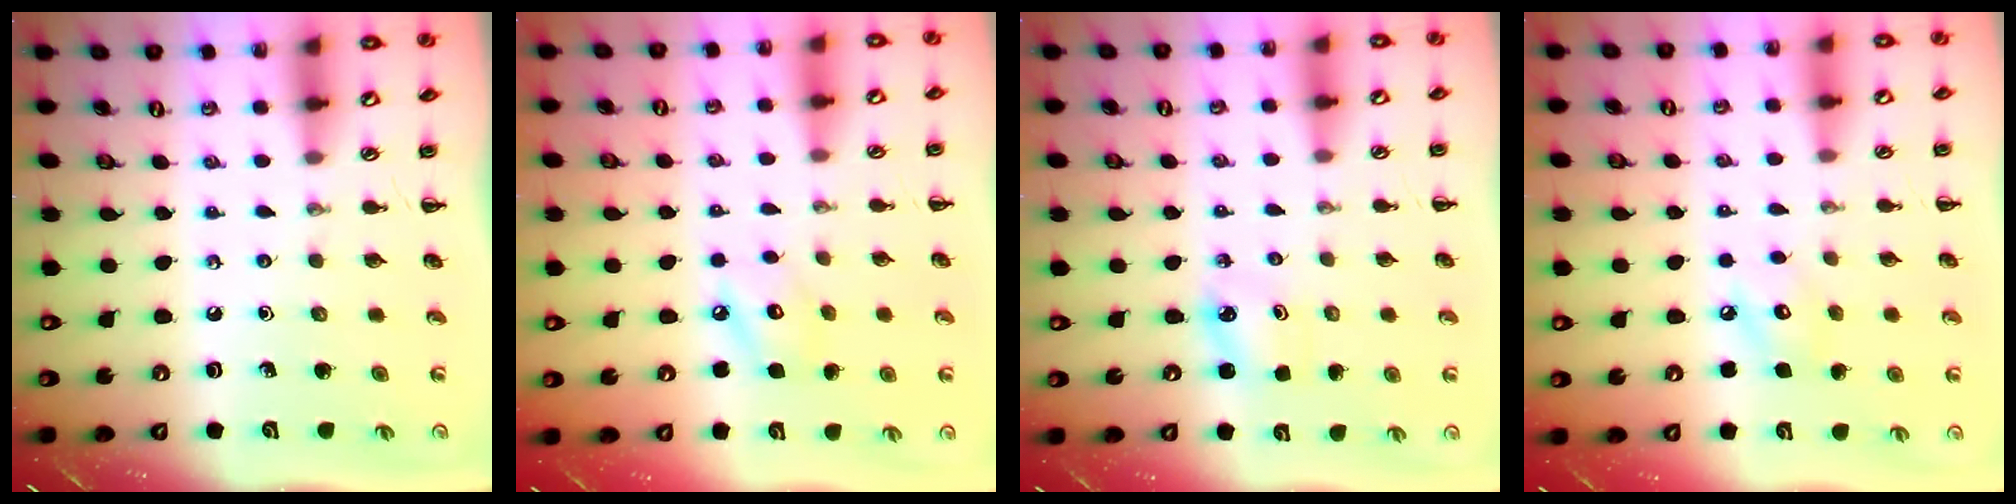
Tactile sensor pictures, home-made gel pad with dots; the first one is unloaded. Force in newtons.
{"total": 5.8, "press": 5.8, "slide": 0.4}
{"total": 2.2, "press": 2.2, "slide": 0.3}
{"total": 6.0, "press": 6.0, "slide": 0.5}